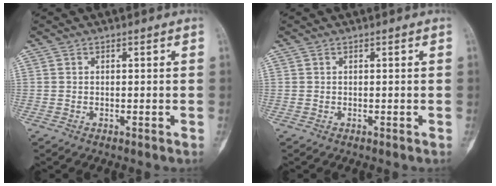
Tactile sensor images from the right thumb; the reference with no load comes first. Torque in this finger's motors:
{"motor_torque": [-0.02, -0.02, 0.05, 0.06, 0.01]}